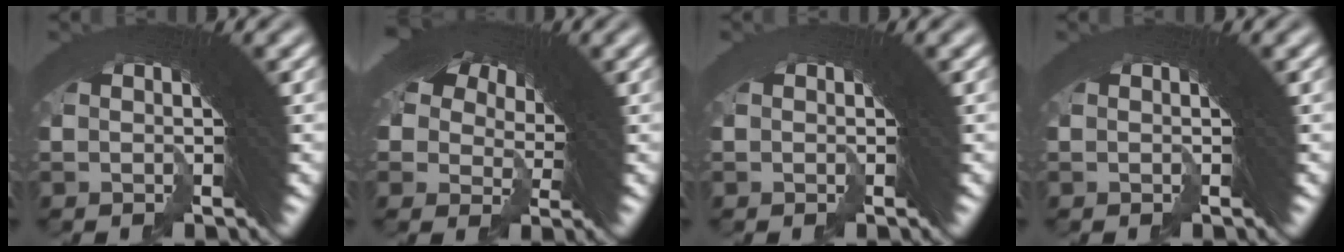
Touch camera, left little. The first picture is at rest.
{"total": 6.6, "force": [0.6, 5.8, 2.9], "torque": [-0.069, -0.017, 0.016]}
{"total": 0.7, "force": [-0.4, 0.5, -0.3], "torque": [0.007, -0.003, -0.008]}
{"total": 0.0}